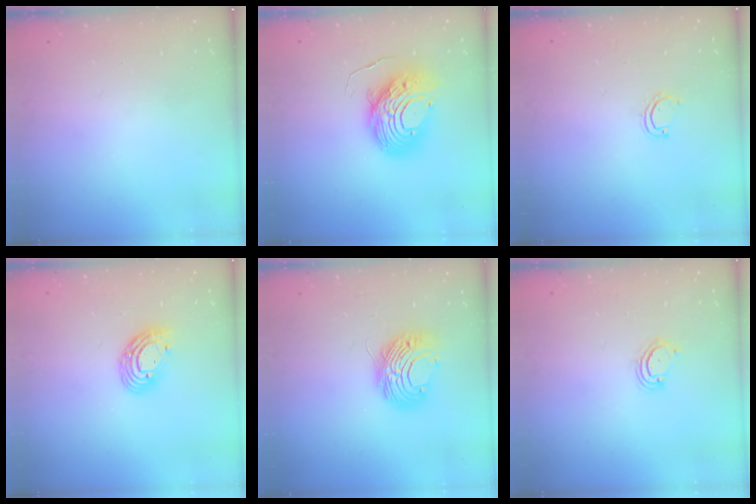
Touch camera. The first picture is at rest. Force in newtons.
{"total": 12.8, "press": 12.7, "slide": 1.3}
{"total": 4.3, "press": 4.3, "slide": 0.4}
{"total": 9.5, "press": 9.4, "slide": 1.7}
{"total": 8.9, "press": 8.9, "slide": 0.1}
{"total": 3.8, "press": 3.8, "slide": 0.5}